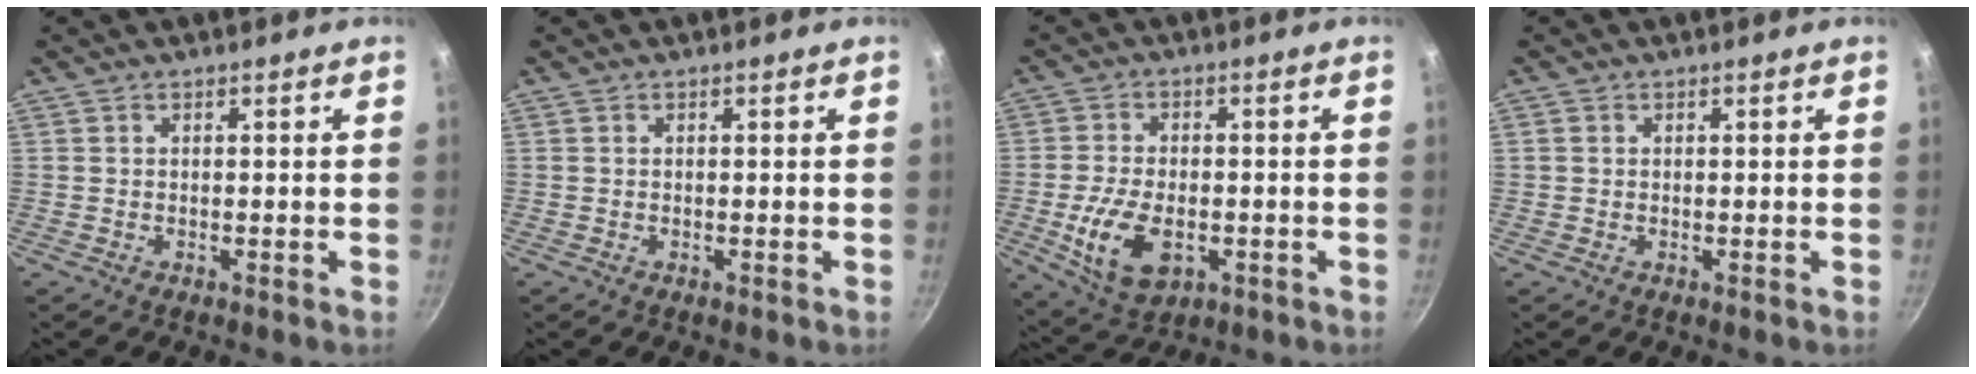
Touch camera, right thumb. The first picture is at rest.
{"total": 0.0}
{"total": 11.3, "force": [-2.8, 6.6, 8.6], "torque": [-0.157, 0.003, -0.041]}
{"total": 0.7, "force": [0.1, 0.6, 0.2], "torque": [-0.002, 0.003, 0.000]}